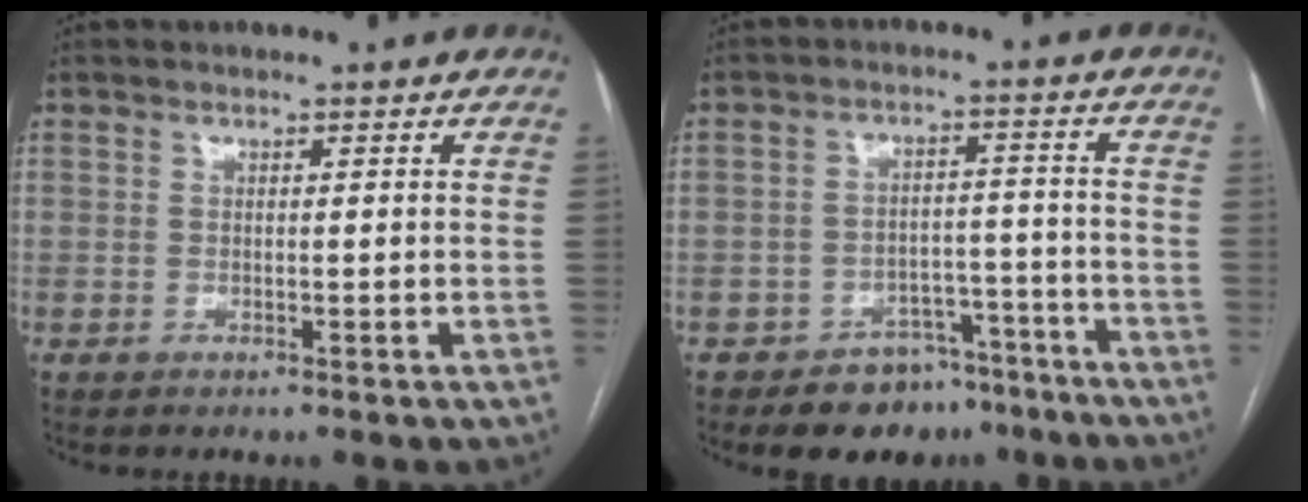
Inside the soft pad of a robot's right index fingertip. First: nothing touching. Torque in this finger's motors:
{"motor_torque": [-0.24, -0.30, -0.29, -0.10]}